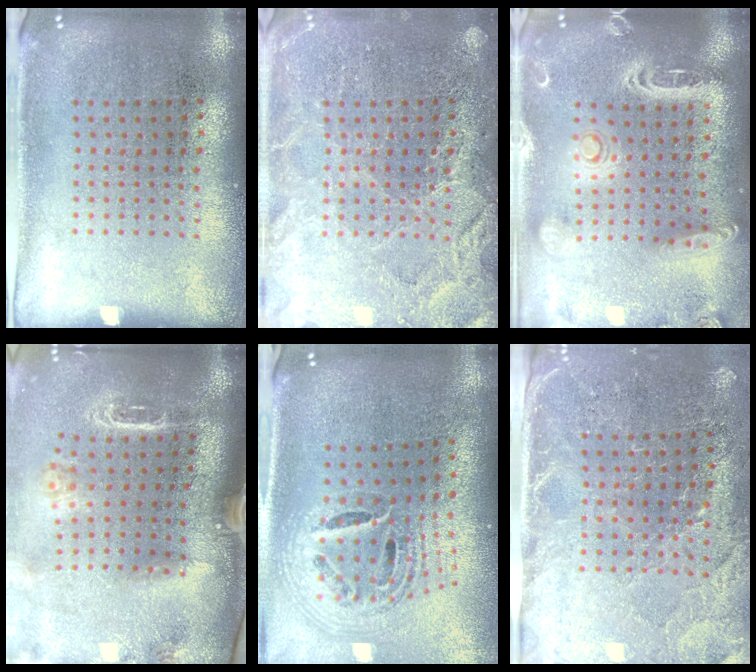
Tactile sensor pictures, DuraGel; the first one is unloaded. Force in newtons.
{"total": 4.6, "press": 4.6, "slide": 0.6}
{"total": 2.6, "press": 2.3, "slide": 1.2}
{"total": 2.5, "press": 2.0, "slide": 1.6}
{"total": 1.9, "press": 1.5, "slide": 1.2}
{"total": 3.1, "press": 2.8, "slide": 1.2}